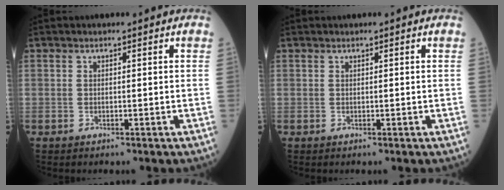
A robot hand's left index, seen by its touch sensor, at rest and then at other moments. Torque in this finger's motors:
{"motor_torque": [1.03, -1.10, 0.16, 0.04]}